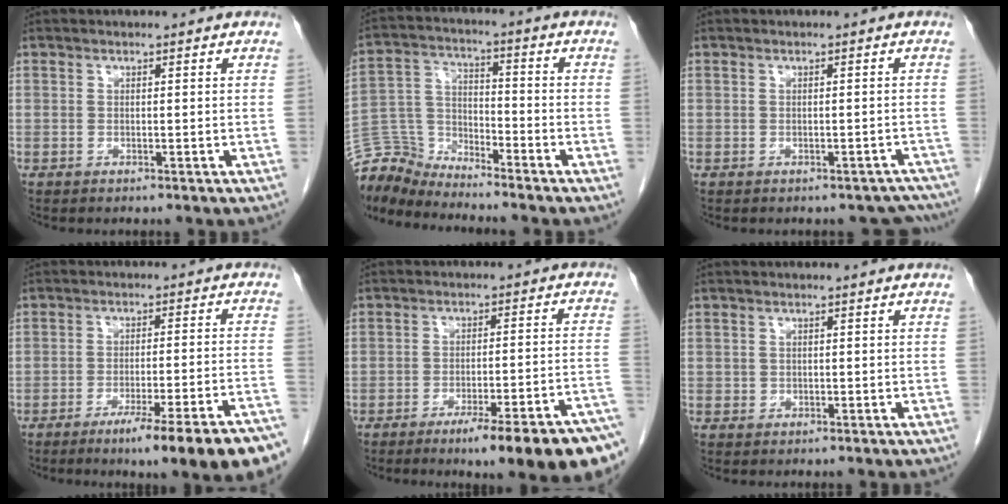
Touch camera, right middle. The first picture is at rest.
{"total": 8.7, "force": [-8.7, 0.4, -0.4], "torque": [-0.001, 0.019, -0.174]}
{"total": 4.5, "force": [-3.9, 2.1, 0.4], "torque": [0.014, 0.007, -0.036]}
{"total": 16.6, "force": [-12.2, 0.0, 11.3], "torque": [-0.090, -0.001, -0.174]}
{"total": 16.7, "force": [-12.2, 0.3, 11.5], "torque": [-0.081, 0.005, -0.170]}
{"total": 0.0}